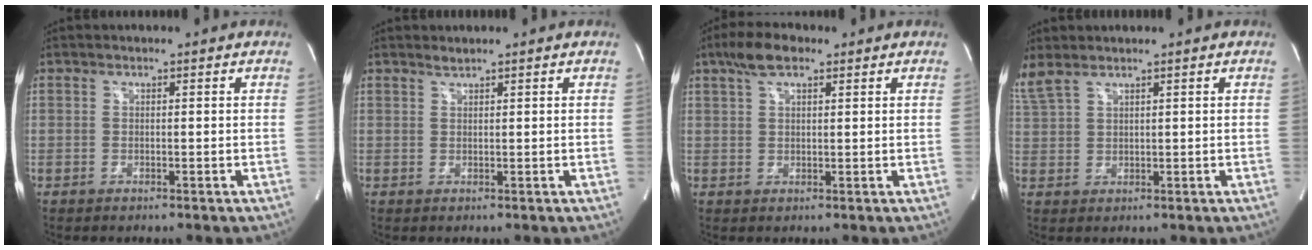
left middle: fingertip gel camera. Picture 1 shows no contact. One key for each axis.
{"total": 0.8, "fx": 0.8, "fy": -0.1, "fz": 0.1, "tx": -0.005, "ty": -0.001, "tz": 0.018}
{"total": 5.2, "fx": 3.3, "fy": 1.9, "fz": 3.6, "tx": -0.075, "ty": 0.018, "tz": 0.062}
{"total": 4.0, "fx": 3.4, "fy": 0.7, "fz": 1.9, "tx": -0.064, "ty": 0.021, "tz": 0.087}